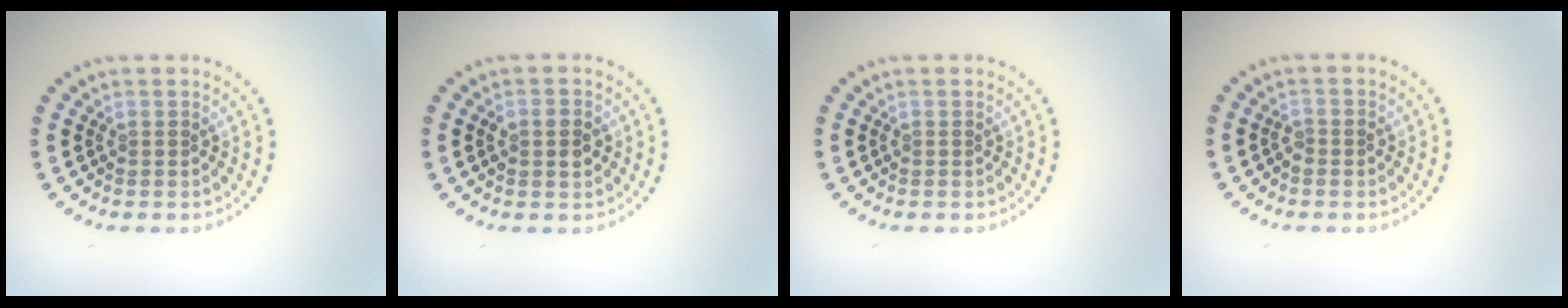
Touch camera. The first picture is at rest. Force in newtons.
{"total": 2.7, "press": 2.7, "slide": 0.2}
{"total": 0.0}
{"total": 0.9, "press": 0.8, "slide": 0.3}